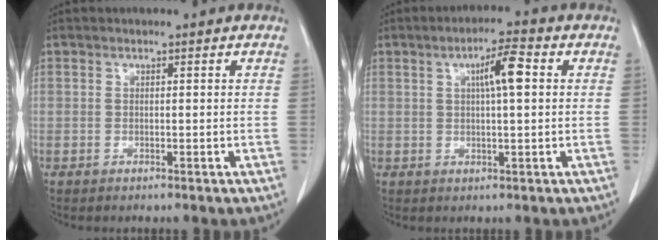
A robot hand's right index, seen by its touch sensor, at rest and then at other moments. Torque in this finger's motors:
{"motor_torque": [0.63, 0.14, 0.19, 0.04]}